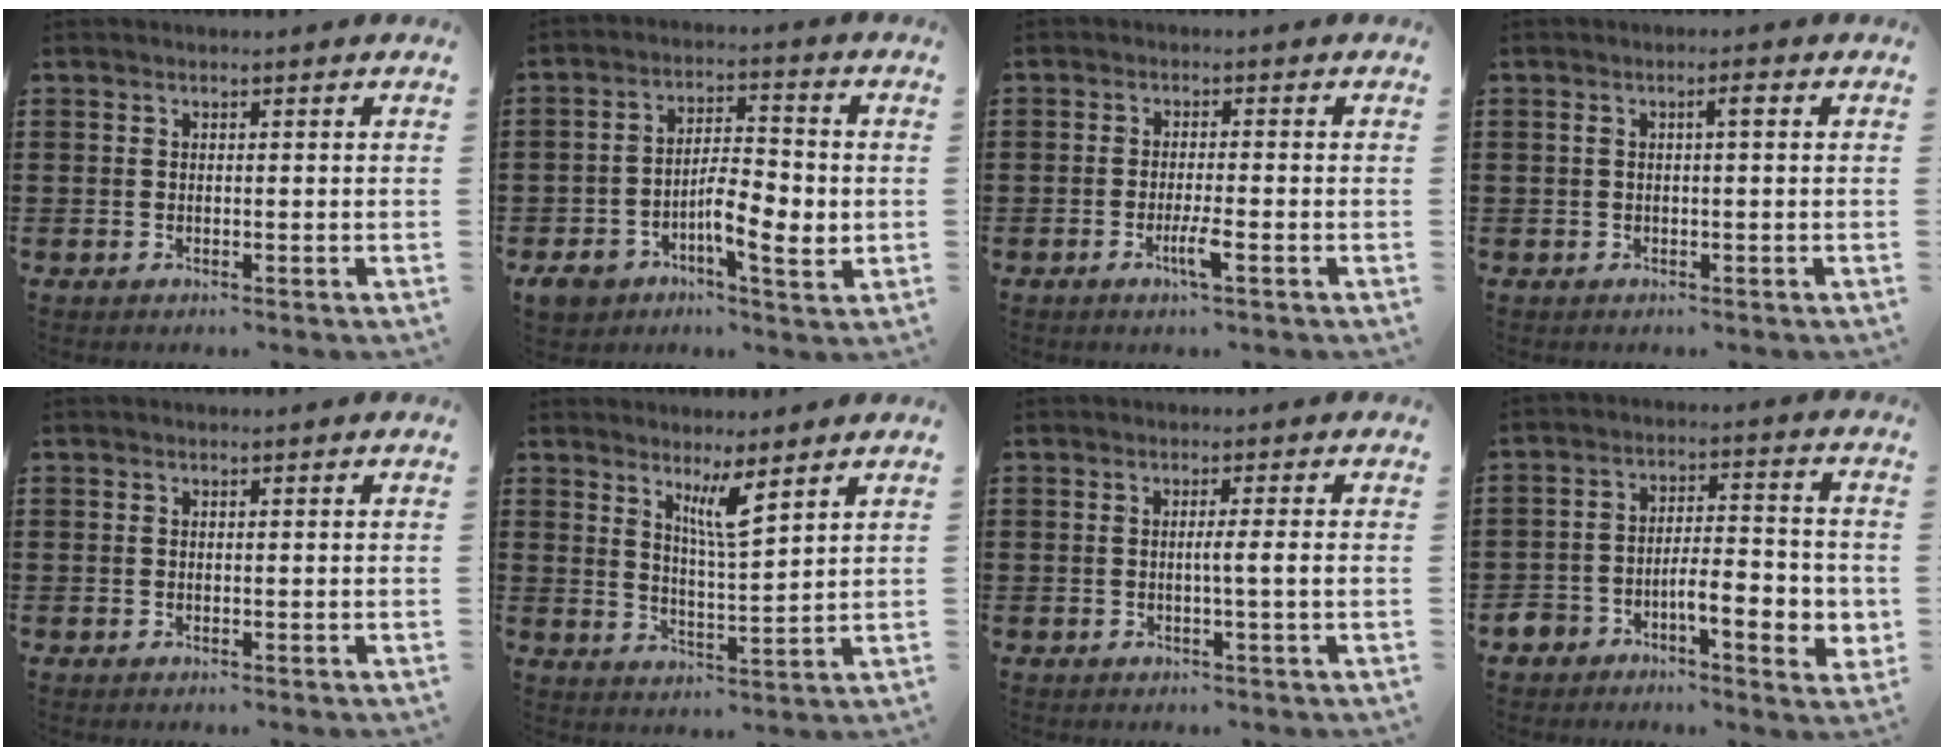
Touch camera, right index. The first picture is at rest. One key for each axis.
{"total": 8.1, "fx": -2.6, "fy": 3.9, "fz": 6.7, "tx": -0.114, "ty": 0.000, "tz": -0.048}
{"total": 3.5, "fx": -1.6, "fy": 0.2, "fz": 3.1, "tx": -0.058, "ty": -0.008, "tz": -0.030}
{"total": 1.9, "fx": 0.2, "fy": 0.2, "fz": 1.8, "tx": -0.028, "ty": 0.000, "tz": -0.001}
{"total": 0.0}
{"total": 5.2, "fx": 3.5, "fy": 0.3, "fz": 3.8, "tx": -0.076, "ty": -0.009, "tz": 0.058}
{"total": 2.6, "fx": -0.2, "fy": -0.4, "fz": 2.5, "tx": -0.046, "ty": -0.007, "tz": -0.006}
{"total": 8.0, "fx": -3.7, "fy": 3.7, "fz": 6.0, "tx": -0.114, "ty": 0.005, "tz": -0.068}